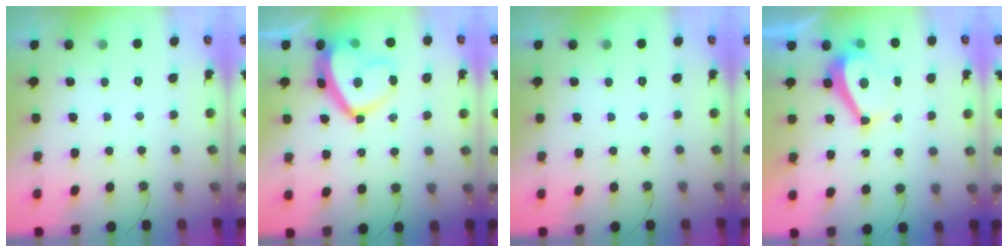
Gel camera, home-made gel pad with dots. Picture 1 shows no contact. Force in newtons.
{"total": 13.9, "press": 13.9, "slide": 0.8}
{"total": 0.0}
{"total": 7.2, "press": 7.1, "slide": 0.7}